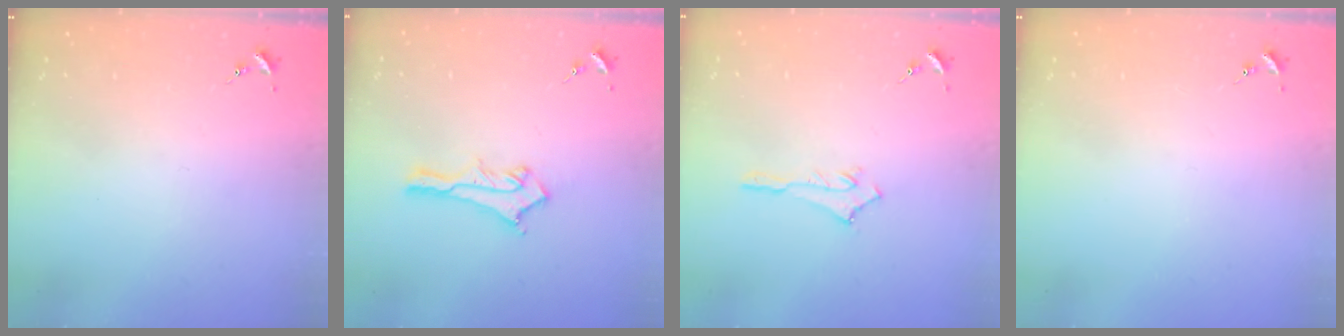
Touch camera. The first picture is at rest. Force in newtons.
{"total": 12.5, "press": 12.5, "slide": 1.2}
{"total": 2.5, "press": 2.5, "slide": 0.2}
{"total": 0.0}